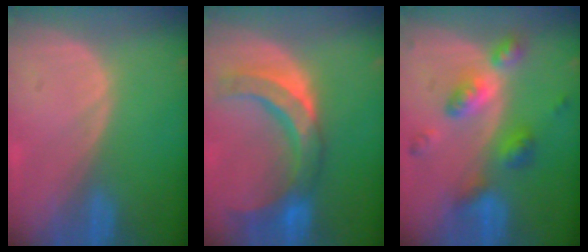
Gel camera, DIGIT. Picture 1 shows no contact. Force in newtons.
{"total": 9.8, "press": 9.4, "slide": 2.9}
{"total": 7.4, "press": 7.4, "slide": 0.5}